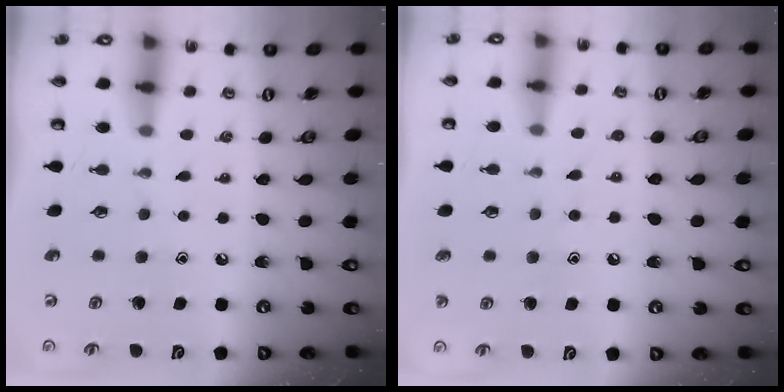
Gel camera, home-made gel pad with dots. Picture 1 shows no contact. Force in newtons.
{"total": 5.4, "press": 5.4, "slide": 0.5}